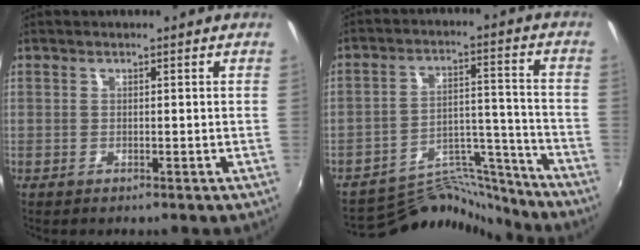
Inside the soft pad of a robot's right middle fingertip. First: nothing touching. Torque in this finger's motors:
{"motor_torque": [-1.02, -0.99, -0.15, -0.11]}